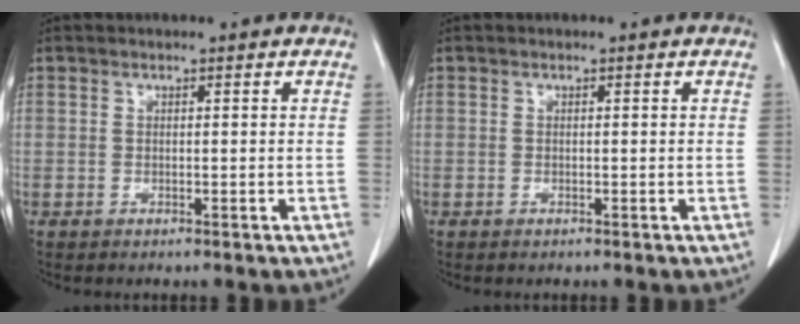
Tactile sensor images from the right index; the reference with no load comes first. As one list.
[{"total": 0.0}]